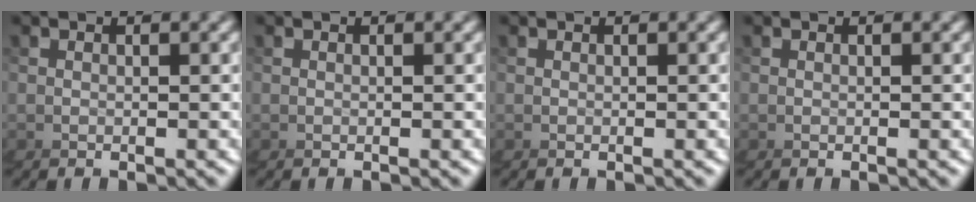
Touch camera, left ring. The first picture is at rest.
{"total": 0.0}
{"total": 0.0}
{"total": 0.0}